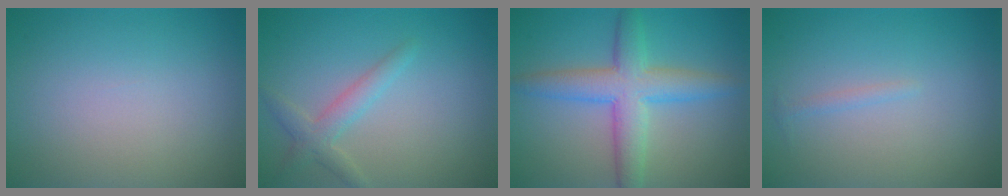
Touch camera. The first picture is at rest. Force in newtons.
{"total": 2.3, "press": 2.3, "slide": 0.1}
{"total": 5.5, "press": 5.5, "slide": 0.1}
{"total": 0.6, "press": 0.6, "slide": 0.1}